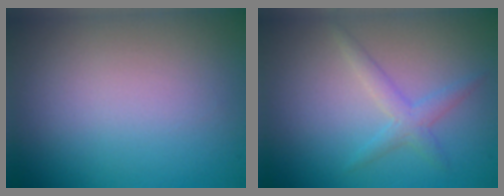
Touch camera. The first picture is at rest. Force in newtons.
{"total": 1.4, "press": 1.4, "slide": 0.0}